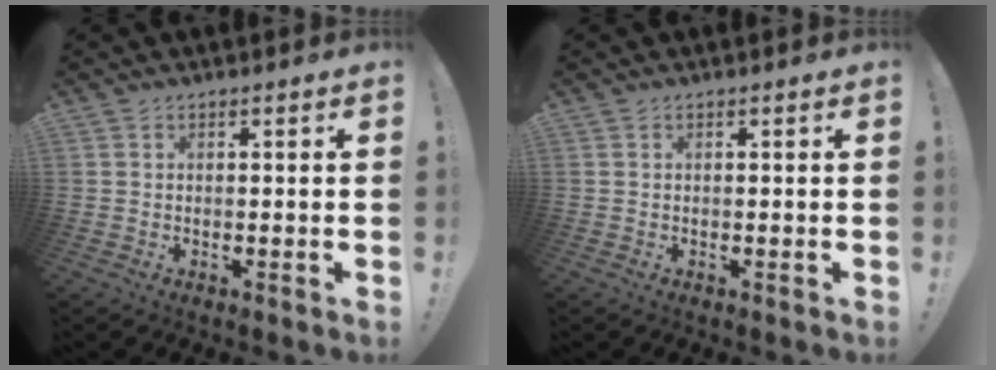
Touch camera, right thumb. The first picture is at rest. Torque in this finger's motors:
{"motor_torque": [0.00, 0.00, 0.00, 0.00, 0.00]}